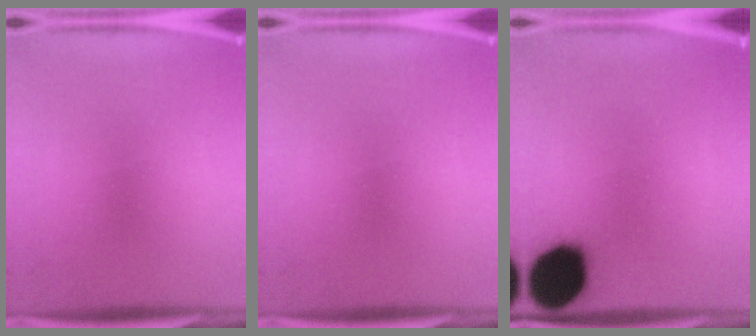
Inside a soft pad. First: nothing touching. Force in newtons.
{"total": 0.0}
{"total": 17.9}